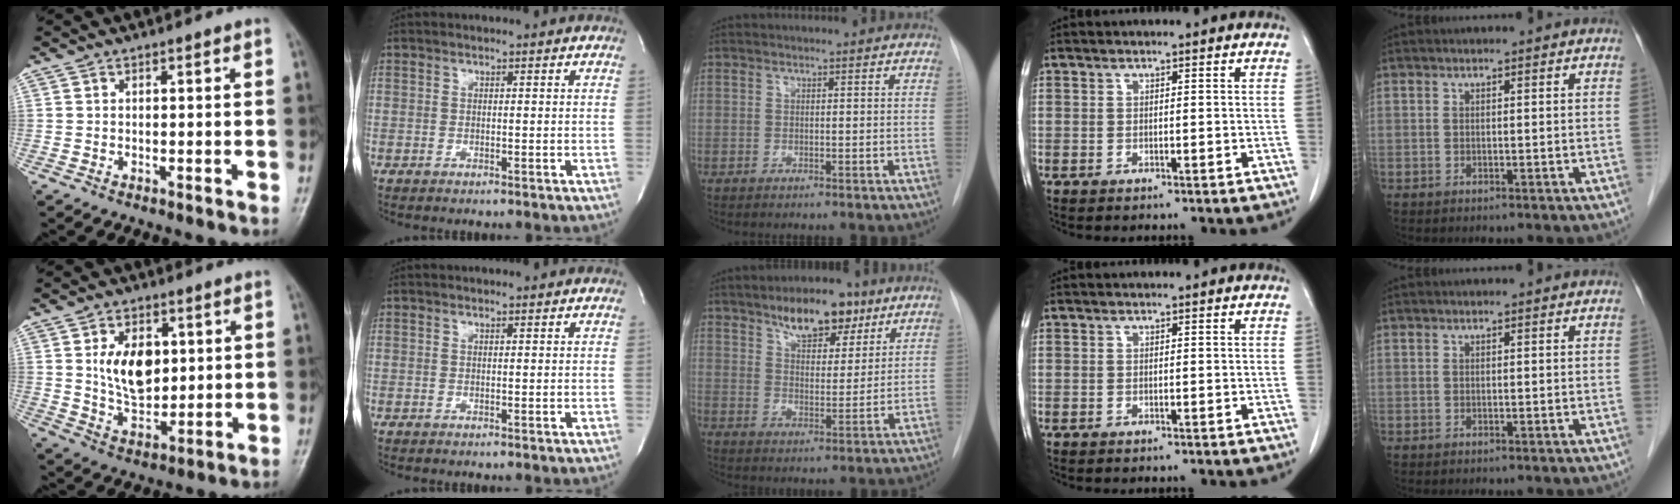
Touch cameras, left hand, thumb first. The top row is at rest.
{"thumb": {"total": 10.3, "force": [2.5, 6.4, 7.7], "torque": [-0.106, -0.020, 0.054]}, "middle": {"total": 9.7, "force": [6.4, 4.2, 6.0], "torque": [-0.093, 0.007, 0.106]}}